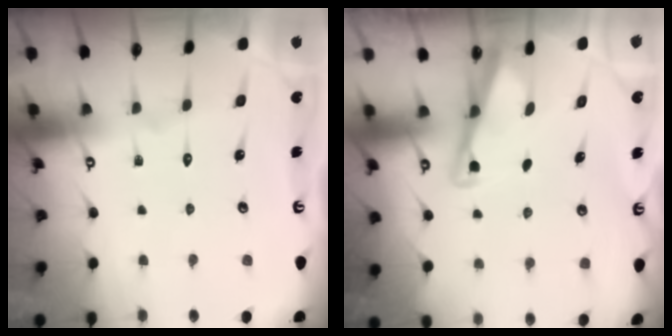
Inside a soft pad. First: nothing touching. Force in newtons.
{"total": 2.8, "press": 2.8, "slide": 0.4}